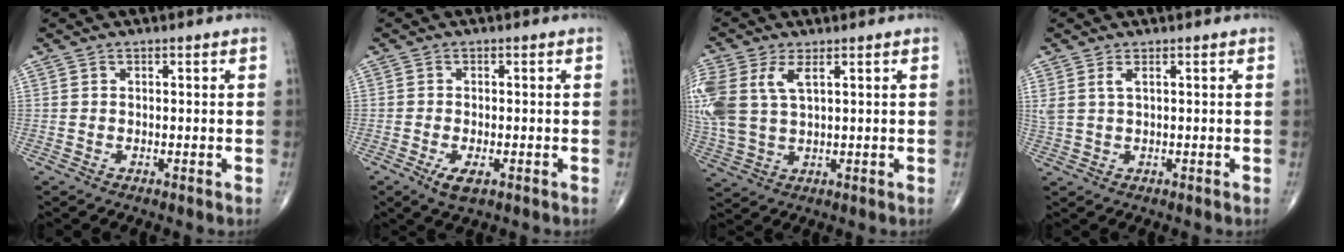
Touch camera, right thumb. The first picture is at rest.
{"total": 3.5, "force": [-1.4, 1.4, 2.9], "torque": [-0.055, -0.007, -0.022]}
{"total": 12.8, "force": [4.1, 6.9, 10.0], "torque": [-0.258, 0.004, 0.089]}
{"total": 2.7, "force": [1.2, 1.0, 2.2], "torque": [-0.059, 0.008, 0.034]}